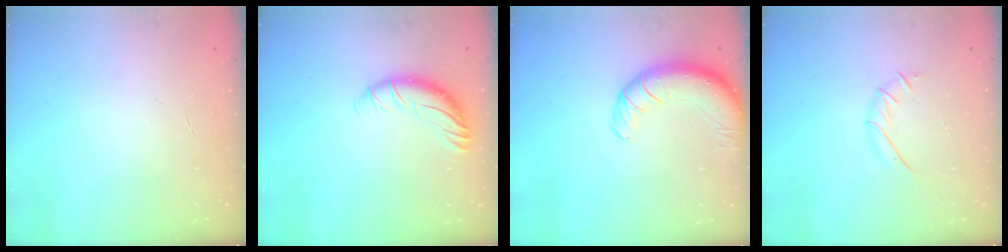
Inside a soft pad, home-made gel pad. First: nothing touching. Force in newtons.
{"total": 9.6, "press": 9.4, "slide": 1.9}
{"total": 11.9, "press": 11.5, "slide": 3.1}
{"total": 4.6, "press": 4.4, "slide": 1.3}